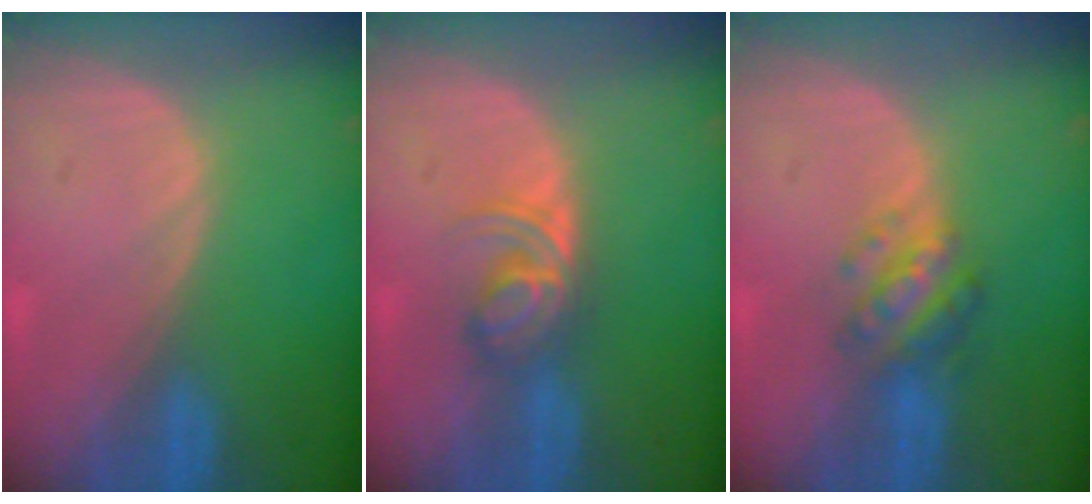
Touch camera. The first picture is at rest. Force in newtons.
{"total": 5.6, "press": 4.8, "slide": 2.9}
{"total": 5.2, "press": 5.0, "slide": 1.5}